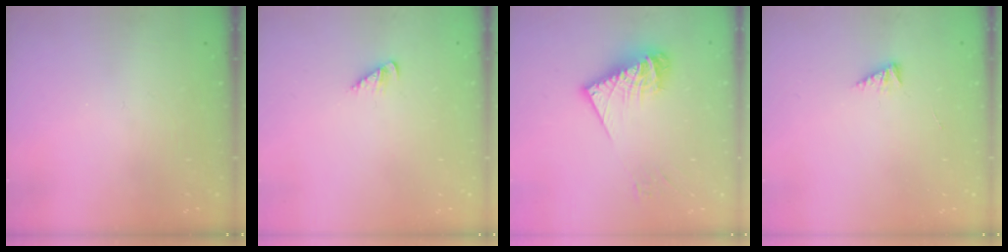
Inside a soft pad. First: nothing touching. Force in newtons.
{"total": 1.6, "press": 1.6, "slide": 0.3}
{"total": 12.3, "press": 12.3, "slide": 1.2}
{"total": 2.7, "press": 2.7, "slide": 0.6}